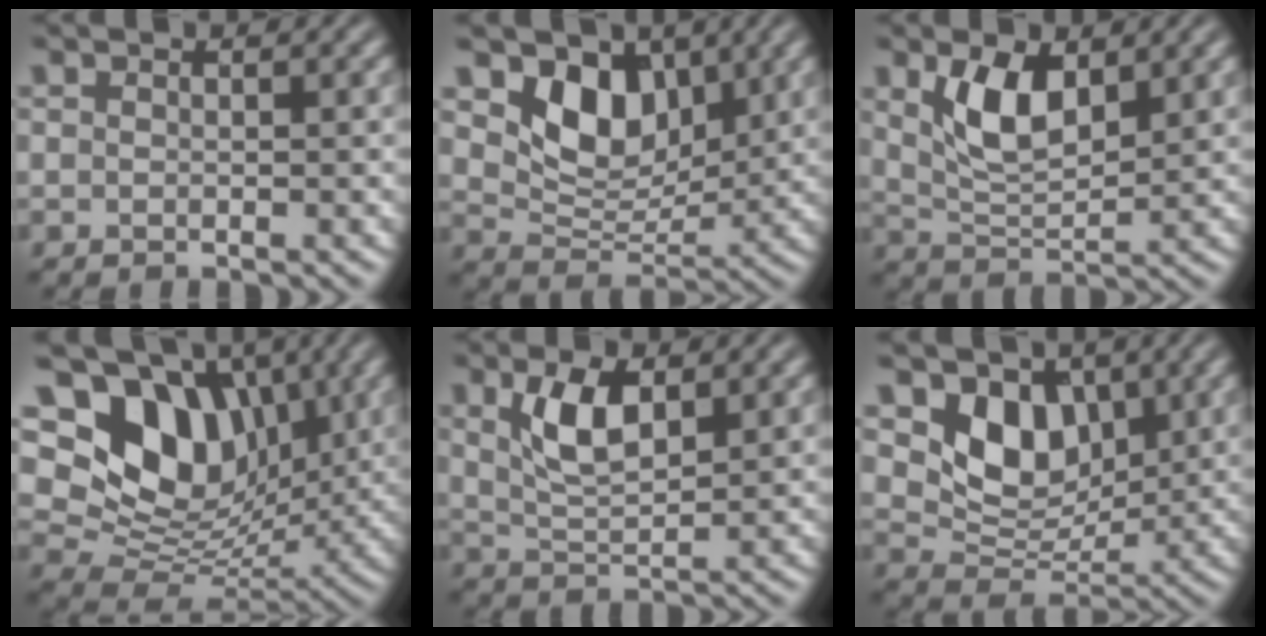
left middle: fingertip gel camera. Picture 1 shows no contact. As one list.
[{"total": 5.4, "force": [2.6, 3.6, 3.1], "torque": [-0.066, -0.017, 0.043]}, {"total": 4.7, "force": [1.8, 2.3, 3.7], "torque": [-0.088, -0.004, 0.039]}, {"total": 11.7, "force": [4.6, 8.2, 7.0], "torque": [-0.122, 0.007, 0.079]}, {"total": 4.3, "force": [1.5, 1.9, 3.5], "torque": [-0.083, 0.000, 0.034]}, {"total": 5.2, "force": [2.0, 3.7, 2.9], "torque": [-0.063, -0.018, 0.036]}]